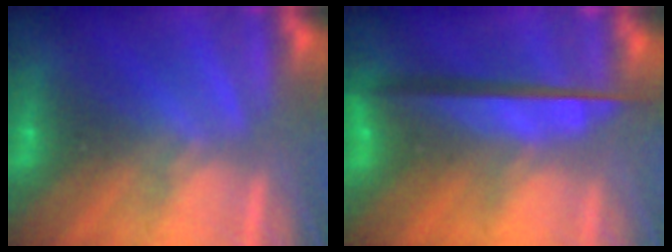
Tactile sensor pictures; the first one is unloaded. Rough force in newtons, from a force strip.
{"total": 7.9}